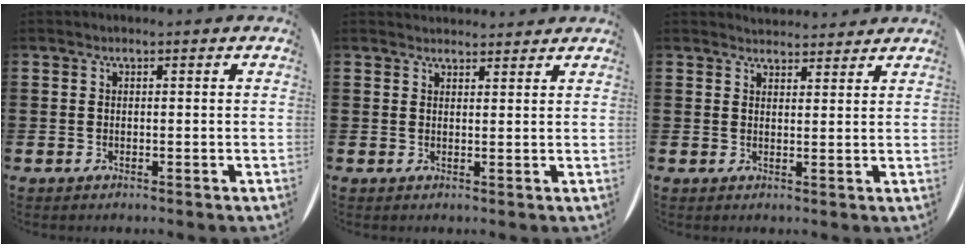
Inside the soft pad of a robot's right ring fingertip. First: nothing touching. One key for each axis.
{"total": 1.6, "fx": 1.5, "fy": 0.1, "fz": -0.3, "tx": 0.003, "ty": -0.001, "tz": 0.030}
{"total": 2.2, "fx": 2.2, "fy": 0.2, "fz": -0.4, "tx": 0.002, "ty": -0.006, "tz": 0.042}